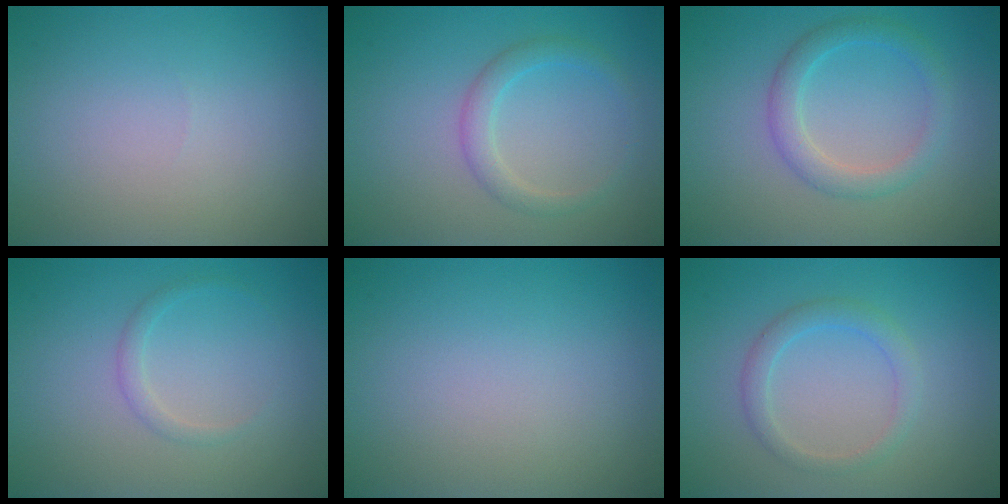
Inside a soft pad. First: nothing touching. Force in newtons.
{"total": 2.1, "press": 2.1, "slide": 0.0}
{"total": 2.7, "press": 2.7, "slide": 0.1}
{"total": 1.0, "press": 1.0, "slide": 0.1}
{"total": 0.0}
{"total": 2.1, "press": 2.1, "slide": 0.1}